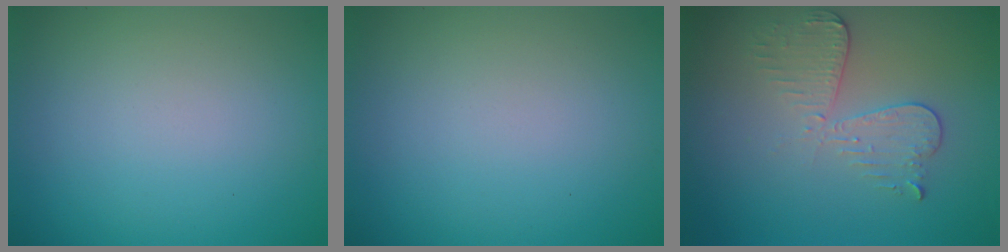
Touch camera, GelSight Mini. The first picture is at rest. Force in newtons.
{"total": 0.0}
{"total": 3.1, "press": 2.8, "slide": 1.4}